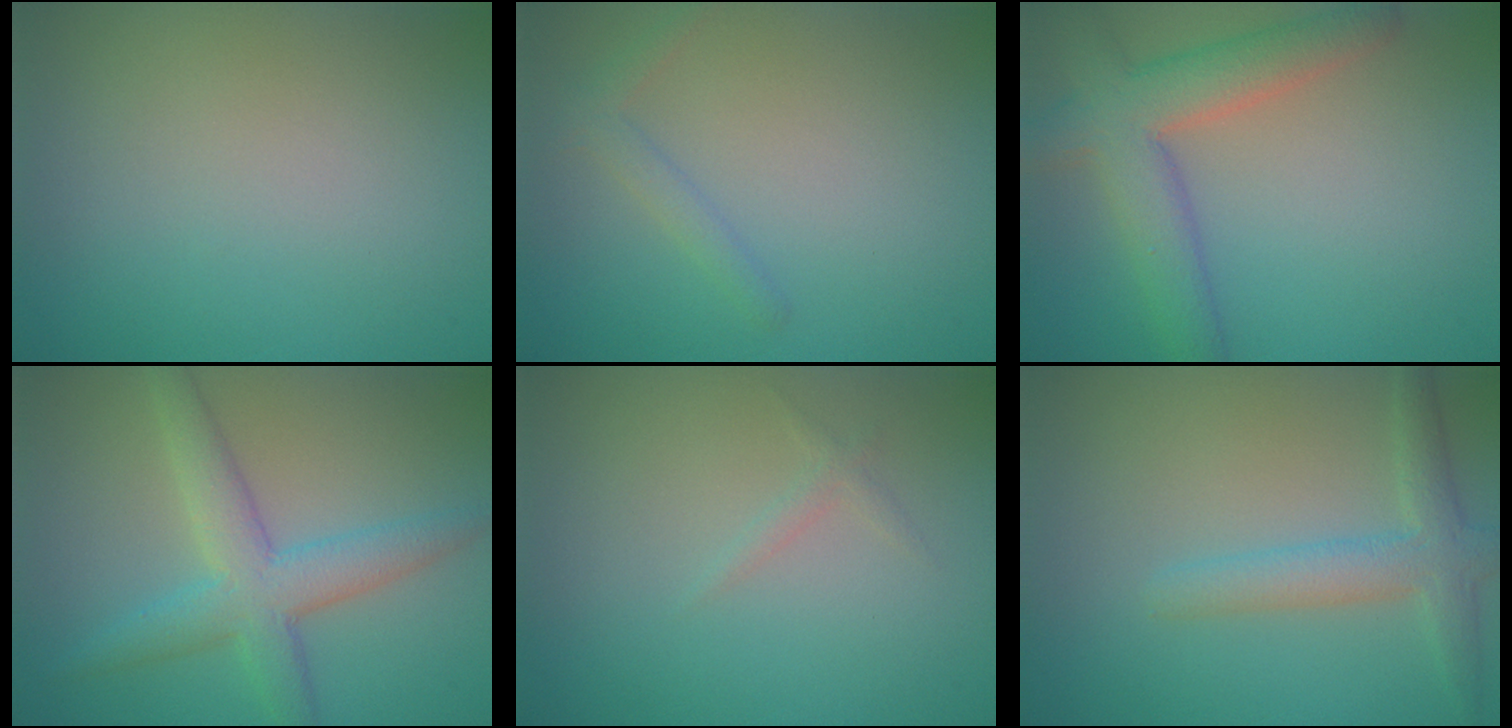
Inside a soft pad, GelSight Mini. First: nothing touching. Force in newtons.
{"total": 1.4, "press": 1.4, "slide": 0.1}
{"total": 5.9, "press": 5.8, "slide": 0.3}
{"total": 5.0, "press": 5.0, "slide": 0.3}
{"total": 0.7, "press": 0.7, "slide": 0.1}
{"total": 3.4, "press": 3.4, "slide": 0.3}